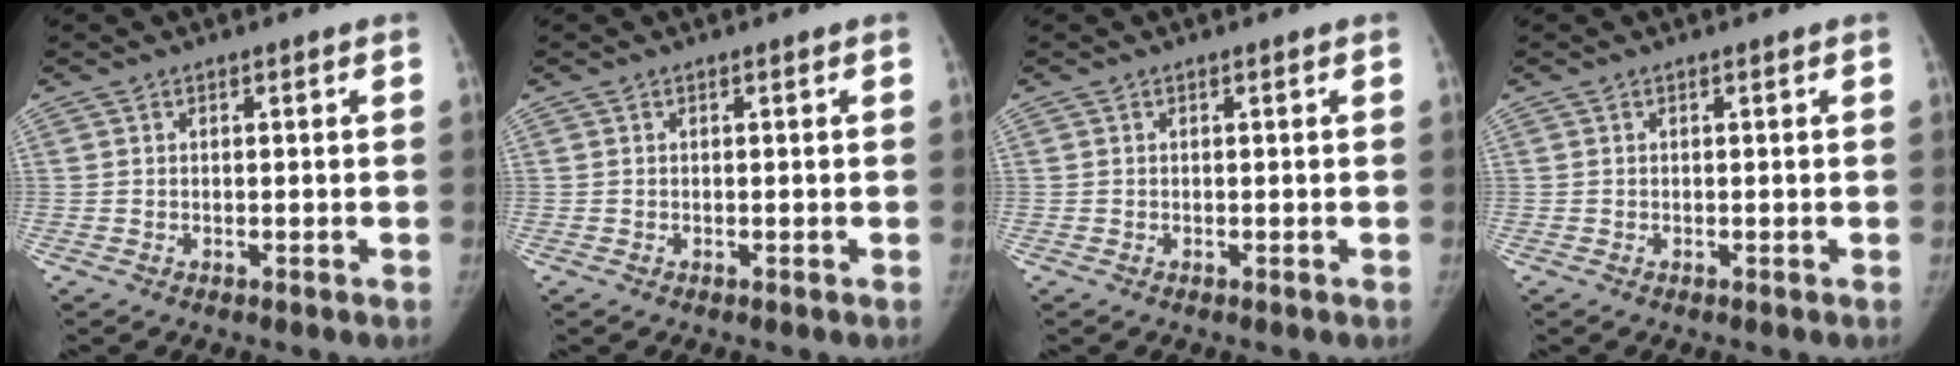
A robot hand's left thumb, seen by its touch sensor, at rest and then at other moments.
{"total": 0.0}
{"total": 0.0}
{"total": 0.0}